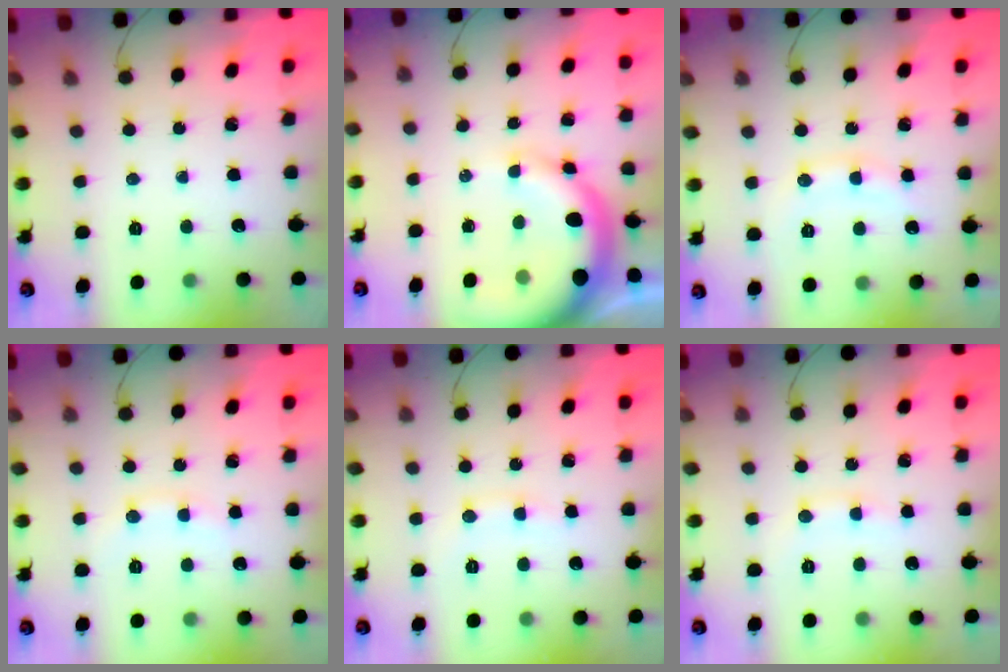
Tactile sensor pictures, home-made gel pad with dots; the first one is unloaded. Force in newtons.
{"total": 13.1, "press": 12.8, "slide": 2.3}
{"total": 8.5, "press": 8.5, "slide": 0.8}
{"total": 5.5, "press": 5.5, "slide": 0.8}
{"total": 6.2, "press": 6.1, "slide": 1.1}
{"total": 6.2, "press": 6.1, "slide": 1.1}